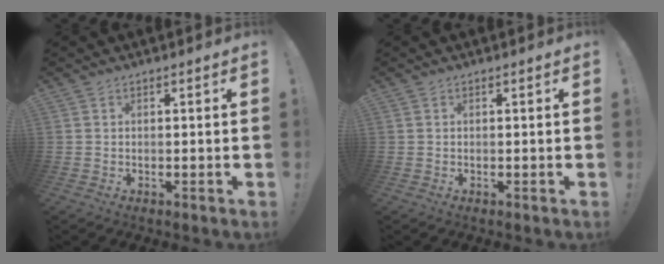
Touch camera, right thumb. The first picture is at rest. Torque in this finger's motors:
{"motor_torque": [-0.11, -0.20, -0.01, 0.18, -0.03]}